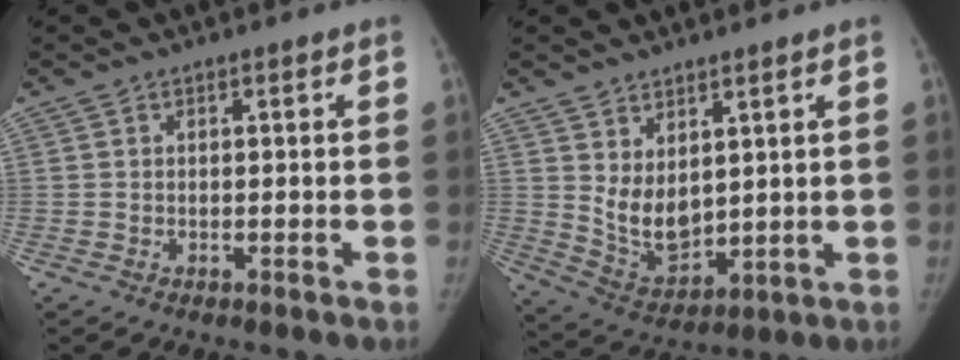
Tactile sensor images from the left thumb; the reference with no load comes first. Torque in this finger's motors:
{"motor_torque": [0.01, 0.10, 0.63, -0.80, 0.05]}